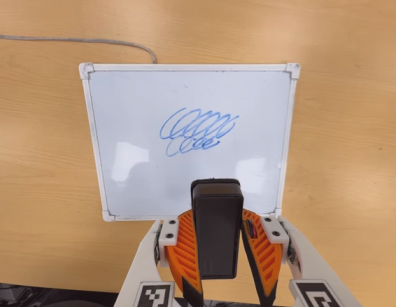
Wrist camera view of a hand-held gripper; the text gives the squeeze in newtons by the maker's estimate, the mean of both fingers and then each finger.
{"total": 8.5, "left": 6.8, "right": 10.1}